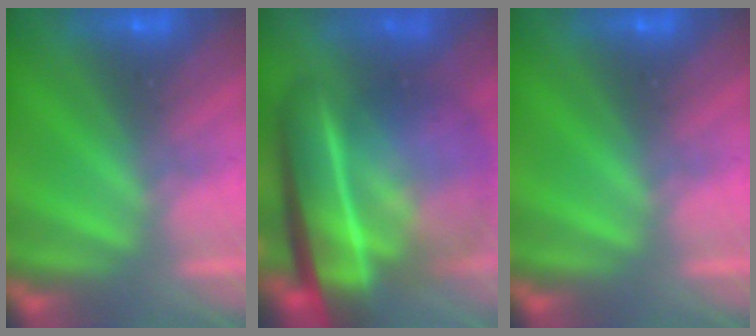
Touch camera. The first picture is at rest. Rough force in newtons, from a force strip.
{"total": 5.9}
{"total": 0.0}